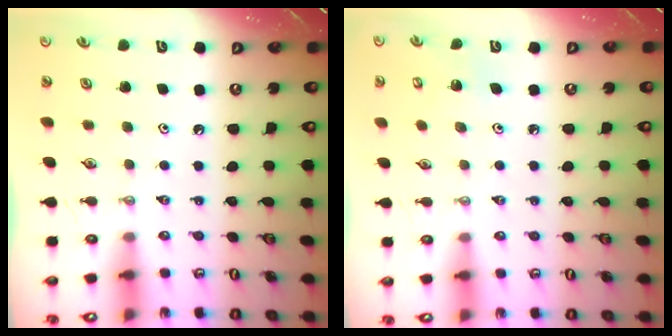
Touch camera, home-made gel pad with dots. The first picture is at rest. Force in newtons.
{"total": 2.8, "press": 2.8, "slide": 0.2}